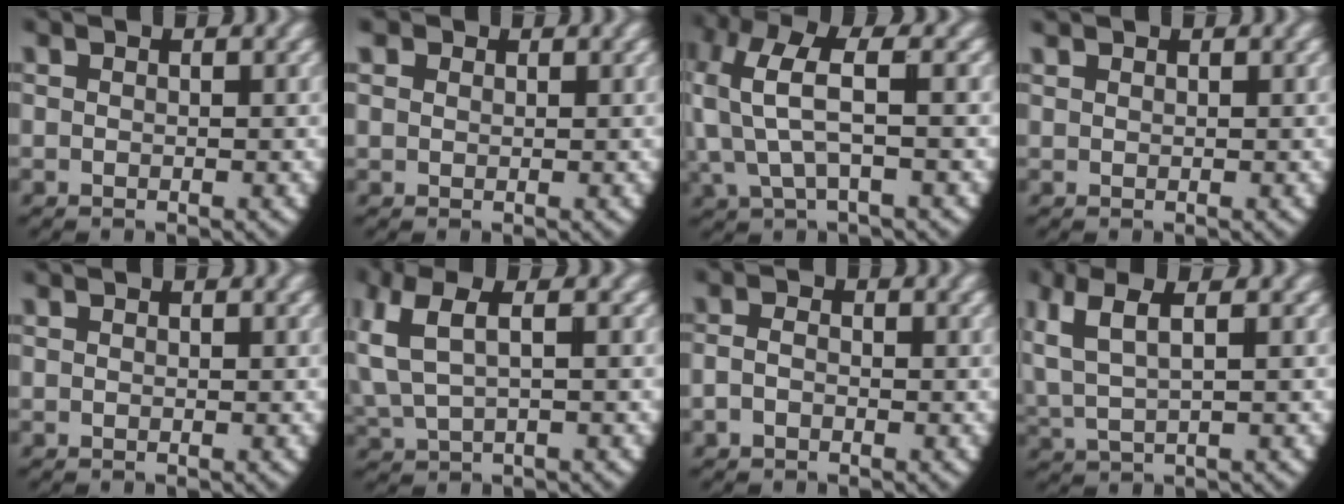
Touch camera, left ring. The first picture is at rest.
{"total": 1.6, "force": [0.7, 1.2, 0.7], "torque": [-0.025, -0.006, 0.020]}
{"total": 7.3, "force": [1.5, 4.6, 5.5], "torque": [-0.137, -0.002, 0.024]}
{"total": 0.6, "force": [0.6, -0.3, 0.0], "torque": [-0.003, -0.003, 0.017]}
{"total": 0.0}
{"total": 5.9, "force": [1.3, 3.8, 4.3], "torque": [-0.098, 0.007, 0.027]}
{"total": 1.8, "force": [-0.7, 1.4, 0.9], "torque": [-0.028, -0.005, -0.011]}
{"total": 6.1, "force": [1.7, 3.9, 4.4], "torque": [-0.100, 0.005, 0.031]}